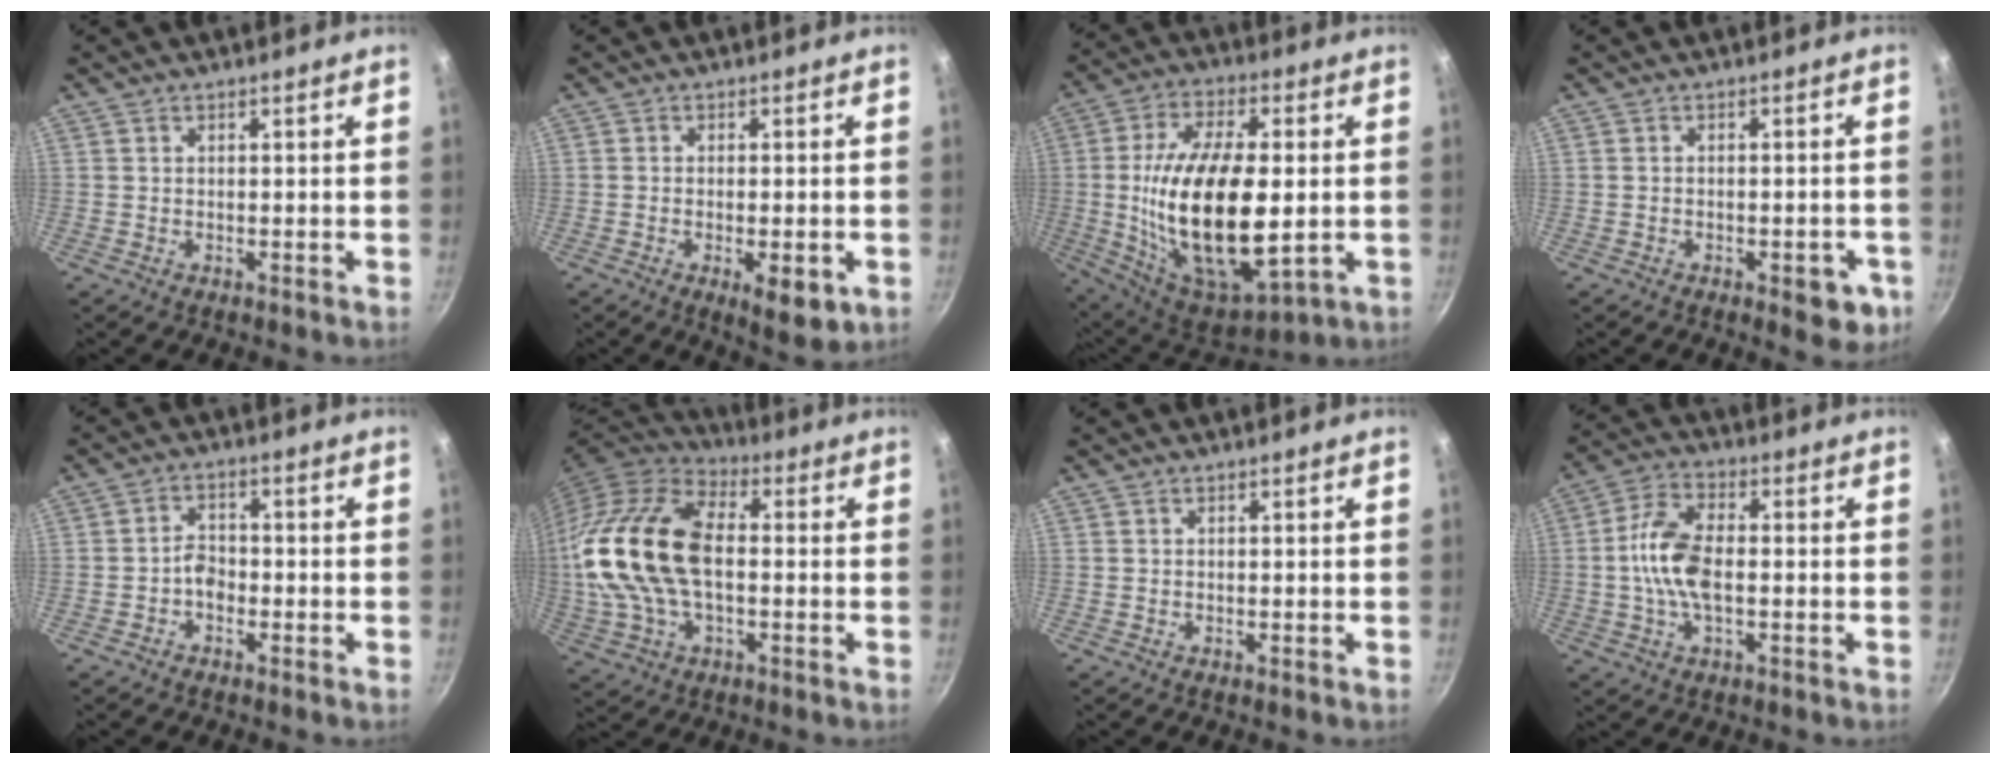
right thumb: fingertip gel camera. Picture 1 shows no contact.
{"total": 7.1, "force": [-2.4, 2.5, 6.2], "torque": [-0.085, -0.001, -0.029]}
{"total": 25.7, "force": [-1.3, 11.9, 22.8], "torque": [-0.422, 0.001, -0.010]}
{"total": 6.1, "force": [-2.5, 2.8, 4.8], "torque": [-0.040, 0.012, -0.026]}
{"total": 3.2, "force": [-1.6, 2.1, 1.7], "torque": [-0.018, 0.021, -0.030]}
{"total": 20.9, "force": [0.1, 12.2, 17.0], "torque": [-0.330, 0.028, -0.005]}
{"total": 0.0}
{"total": 10.0, "force": [-0.9, 5.2, 8.5], "torque": [-0.166, 0.025, -0.027]}